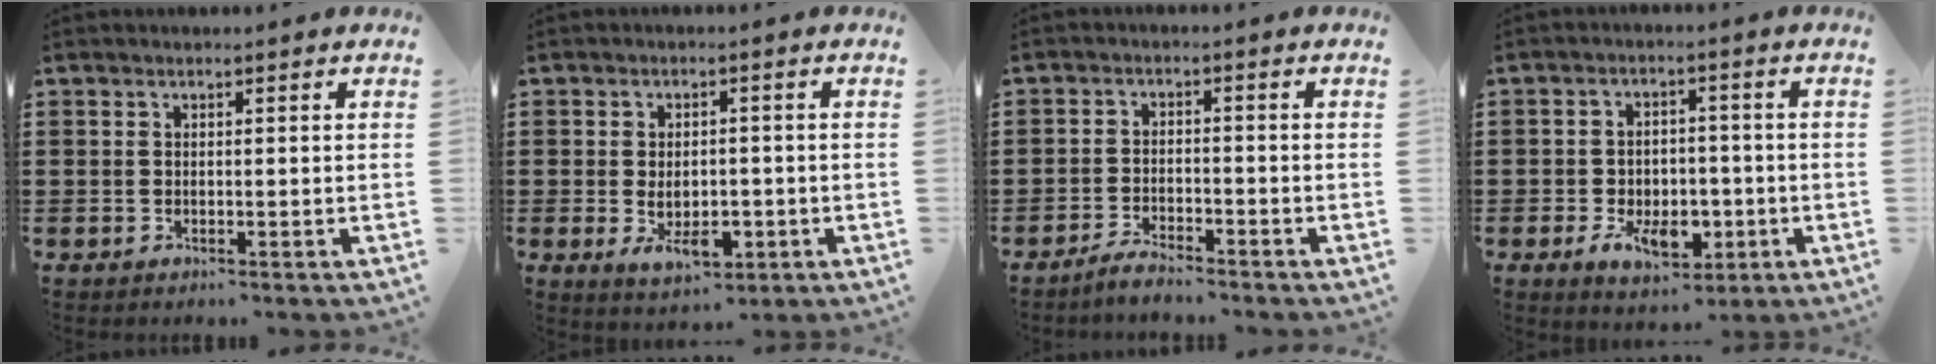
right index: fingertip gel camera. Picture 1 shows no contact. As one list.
[{"total": 5.6, "force": [-1.6, 3.1, 4.3], "torque": [-0.071, -0.003, -0.034]}, {"total": 2.7, "force": [-2.7, 0.1, 0.5], "torque": [-0.013, 0.004, -0.054]}, {"total": 6.7, "force": [-2.5, 4.3, 4.5], "torque": [-0.072, 0.004, -0.048]}]